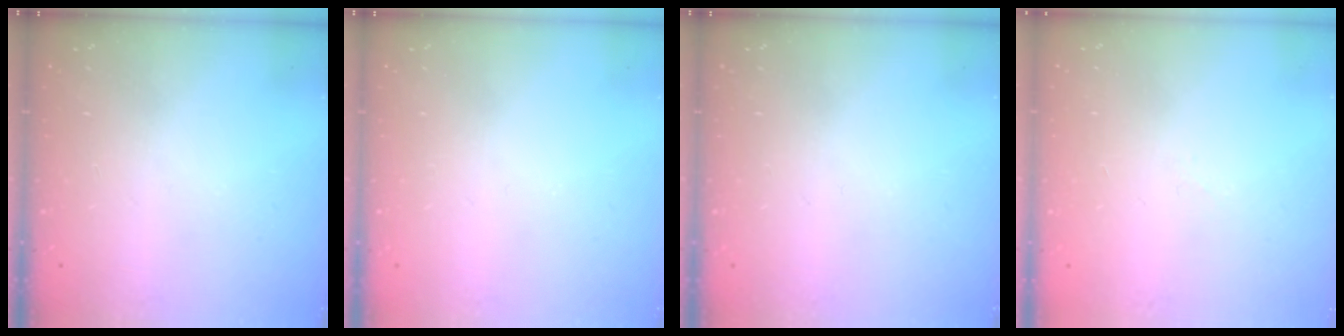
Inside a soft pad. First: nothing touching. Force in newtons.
{"total": 0.0}
{"total": 0.0}
{"total": 2.0, "press": 1.9, "slide": 0.5}